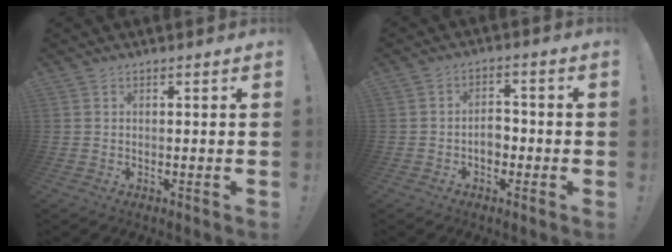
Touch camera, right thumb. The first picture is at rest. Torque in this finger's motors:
{"motor_torque": [0.62, 0.61, 0.26, -0.33, 0.17]}